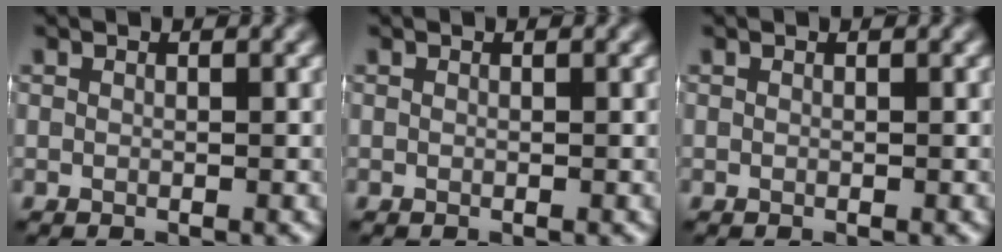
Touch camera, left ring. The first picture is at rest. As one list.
[{"total": 0.0}, {"total": 0.0}]